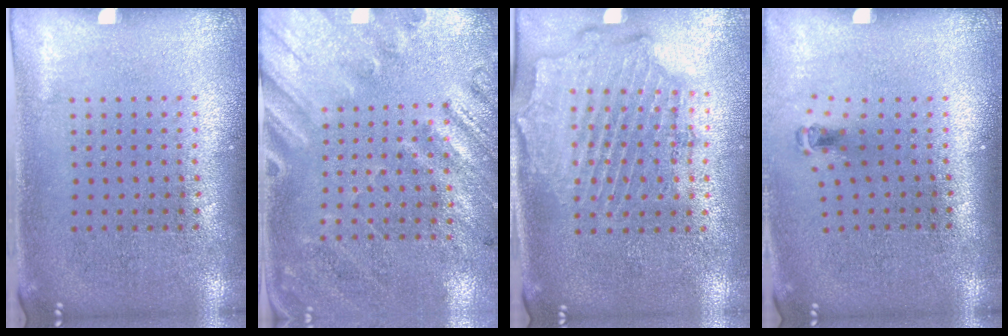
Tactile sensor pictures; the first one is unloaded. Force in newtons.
{"total": 2.5, "press": 1.8, "slide": 1.7}
{"total": 1.9, "press": 1.7, "slide": 0.8}
{"total": 0.6, "press": 0.3, "slide": 0.5}